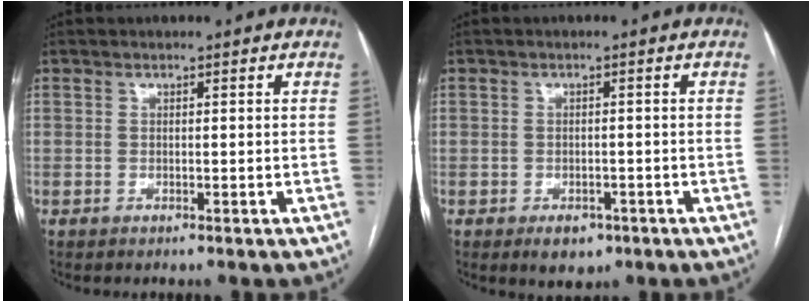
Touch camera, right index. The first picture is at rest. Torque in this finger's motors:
{"motor_torque": [-0.07, -0.02, -0.10, -0.06]}